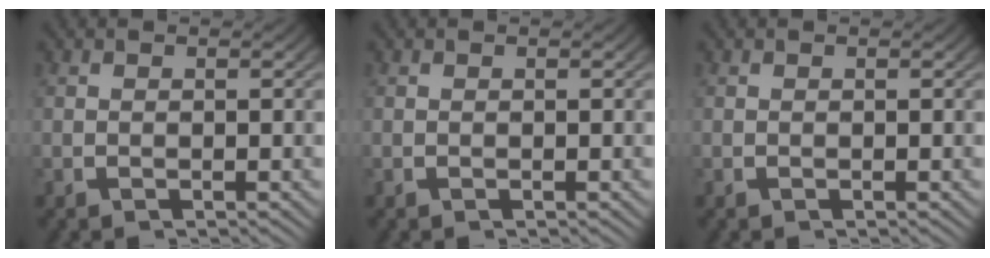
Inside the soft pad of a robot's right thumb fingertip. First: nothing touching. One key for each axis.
{"total": 0.0}
{"total": 0.0}